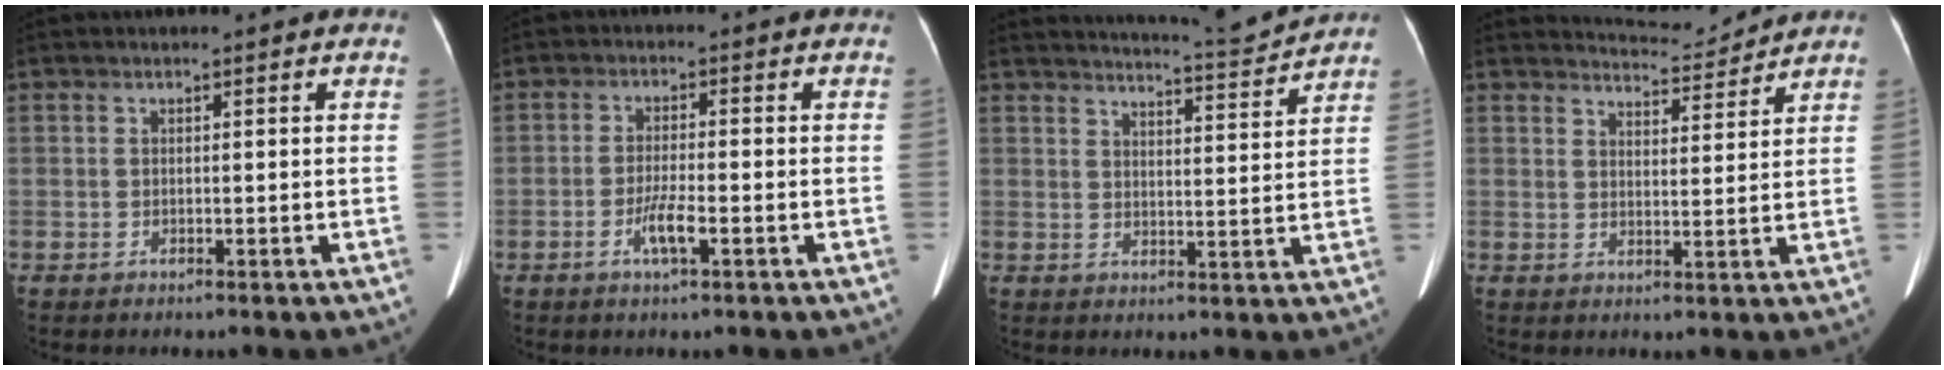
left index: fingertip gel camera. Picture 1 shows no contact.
{"total": 3.8, "force": [-1.7, 0.3, 3.3], "torque": [-0.068, -0.004, -0.033]}
{"total": 8.5, "force": [8.3, -1.3, 1.3], "torque": [-0.034, -0.019, 0.115]}
{"total": 5.1, "force": [5.1, -0.3, -0.8], "torque": [-0.003, -0.006, 0.078]}